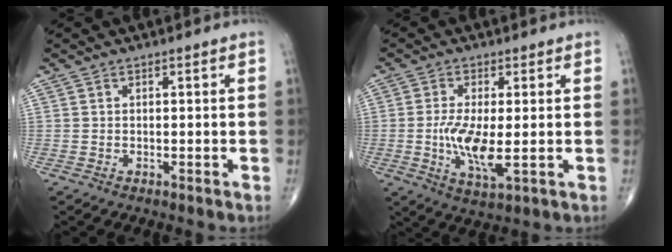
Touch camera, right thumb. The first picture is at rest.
{"total": 8.3, "force": [-0.8, 2.6, 7.8], "torque": [-0.160, -0.019, -0.012]}